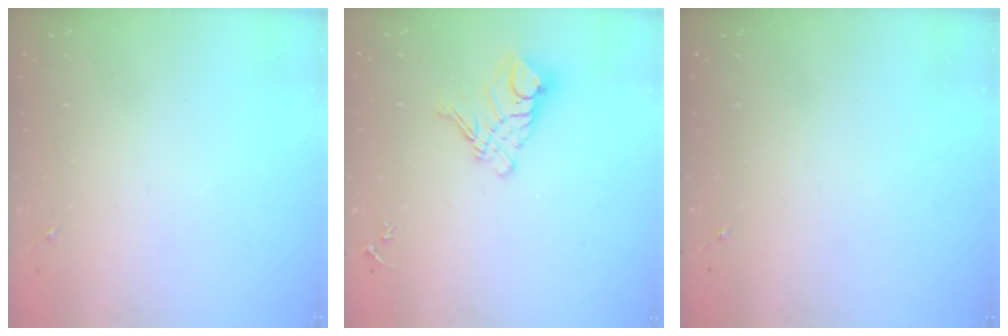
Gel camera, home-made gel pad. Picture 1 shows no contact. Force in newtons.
{"total": 12.1, "press": 12.0, "slide": 1.2}
{"total": 0.0}